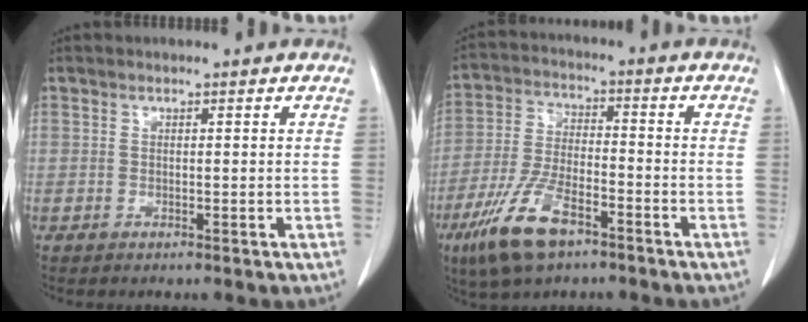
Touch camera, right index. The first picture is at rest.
{"total": 11.4, "force": [-6.9, 4.0, 8.2], "torque": [-0.174, -0.010, -0.127]}